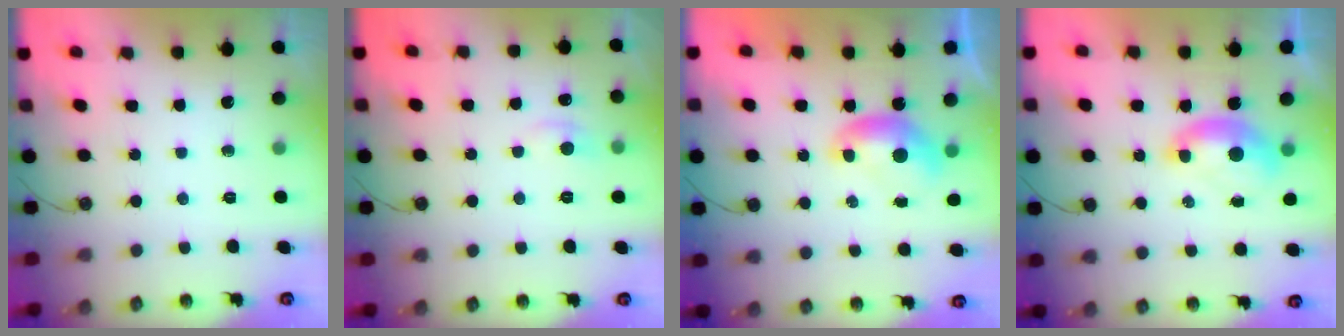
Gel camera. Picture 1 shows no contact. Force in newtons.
{"total": 1.6, "press": 1.4, "slide": 0.8}
{"total": 0.0}
{"total": 1.5, "press": 1.4, "slide": 0.6}